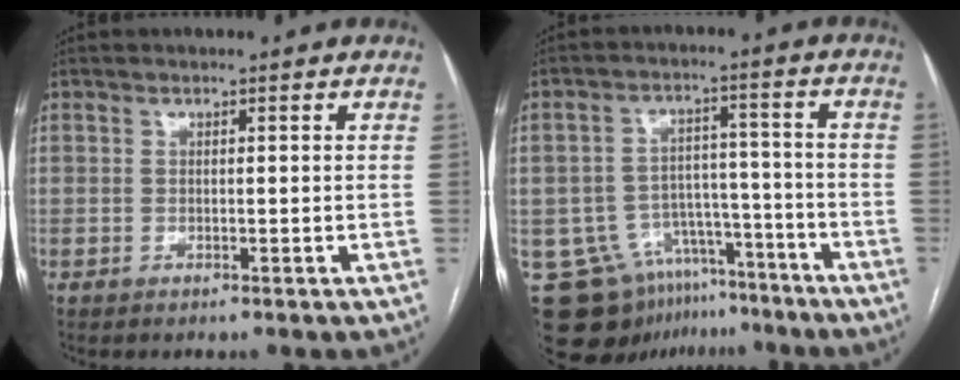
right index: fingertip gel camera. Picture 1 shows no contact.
{"total": 12.0, "force": [-10.2, 6.2, 0.7], "torque": [-0.010, 0.051, -0.149]}